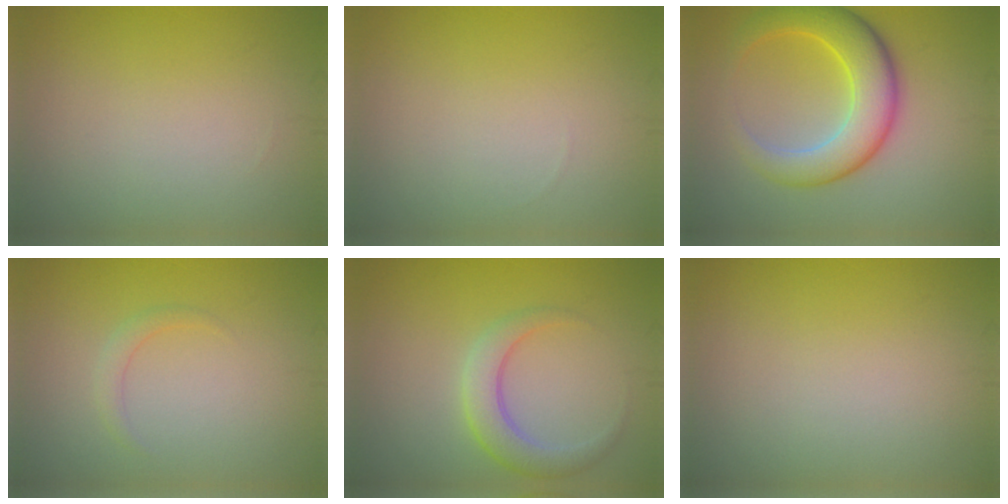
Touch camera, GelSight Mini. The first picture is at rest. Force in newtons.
{"total": 0.0}
{"total": 6.6, "press": 6.6, "slide": 0.1}
{"total": 1.1, "press": 1.1, "slide": 0.1}
{"total": 3.1, "press": 3.1, "slide": 0.3}
{"total": 0.0}